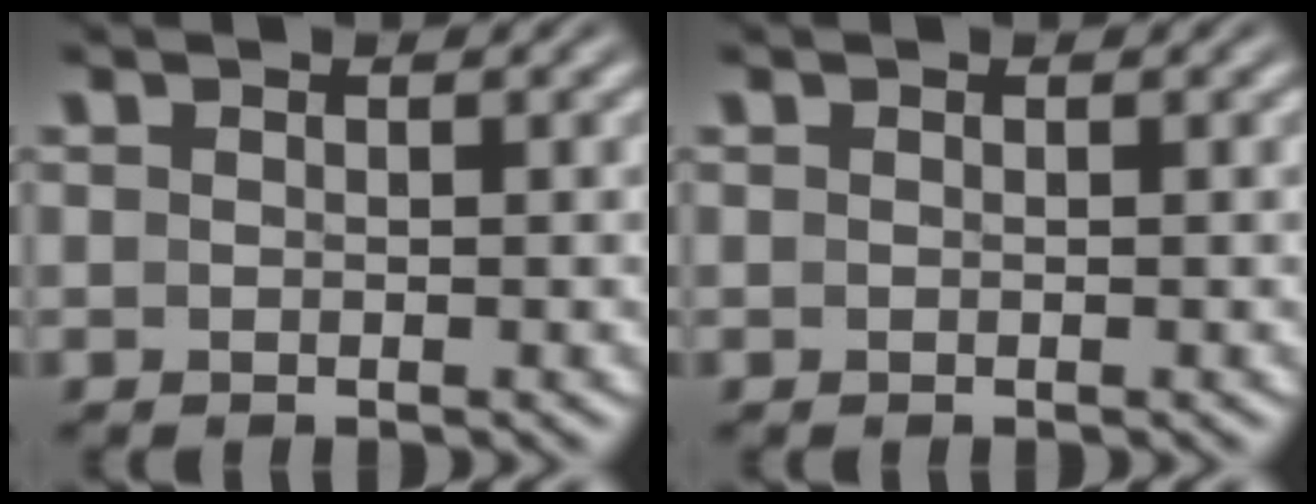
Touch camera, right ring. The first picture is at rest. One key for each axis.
{"total": 0.0}